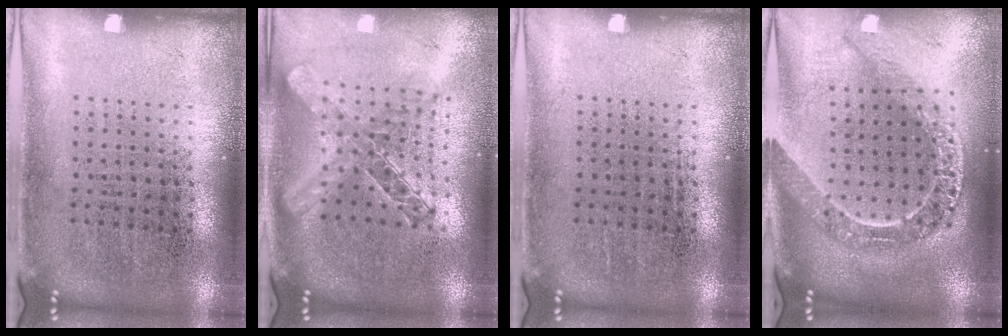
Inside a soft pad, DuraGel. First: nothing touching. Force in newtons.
{"total": 1.9, "press": 1.6, "slide": 1.0}
{"total": 0.0}
{"total": 2.3, "press": 2.0, "slide": 1.2}